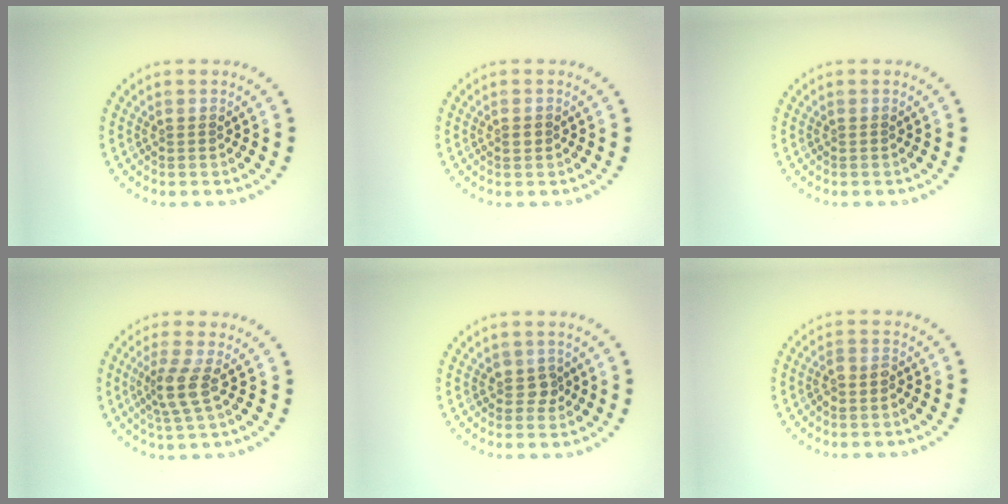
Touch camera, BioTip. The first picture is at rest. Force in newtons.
{"total": 1.0, "press": 1.0, "slide": 0.1}
{"total": 0.0}
{"total": 2.7, "press": 2.0, "slide": 1.8}
{"total": 1.3, "press": 1.1, "slide": 0.7}
{"total": 1.1, "press": 0.9, "slide": 0.6}